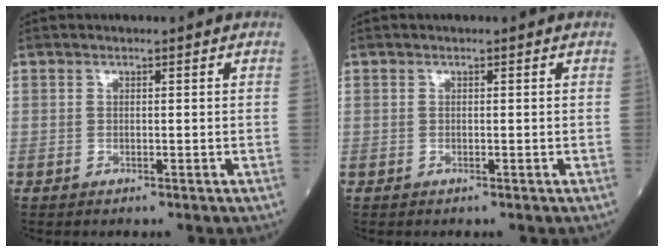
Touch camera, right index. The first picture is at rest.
{"total": 0.0}